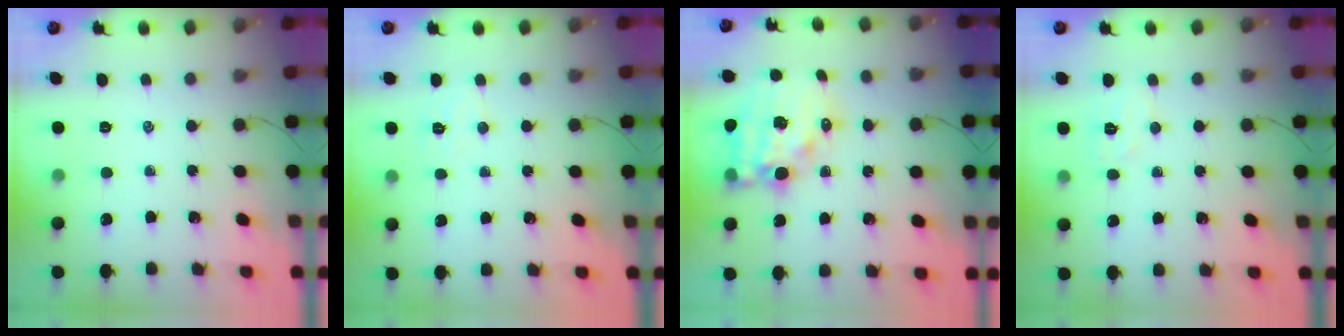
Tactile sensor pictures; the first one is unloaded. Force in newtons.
{"total": 5.1, "press": 5.0, "slide": 1.0}
{"total": 15.4, "press": 14.9, "slide": 3.8}
{"total": 4.8, "press": 4.7, "slide": 0.9}